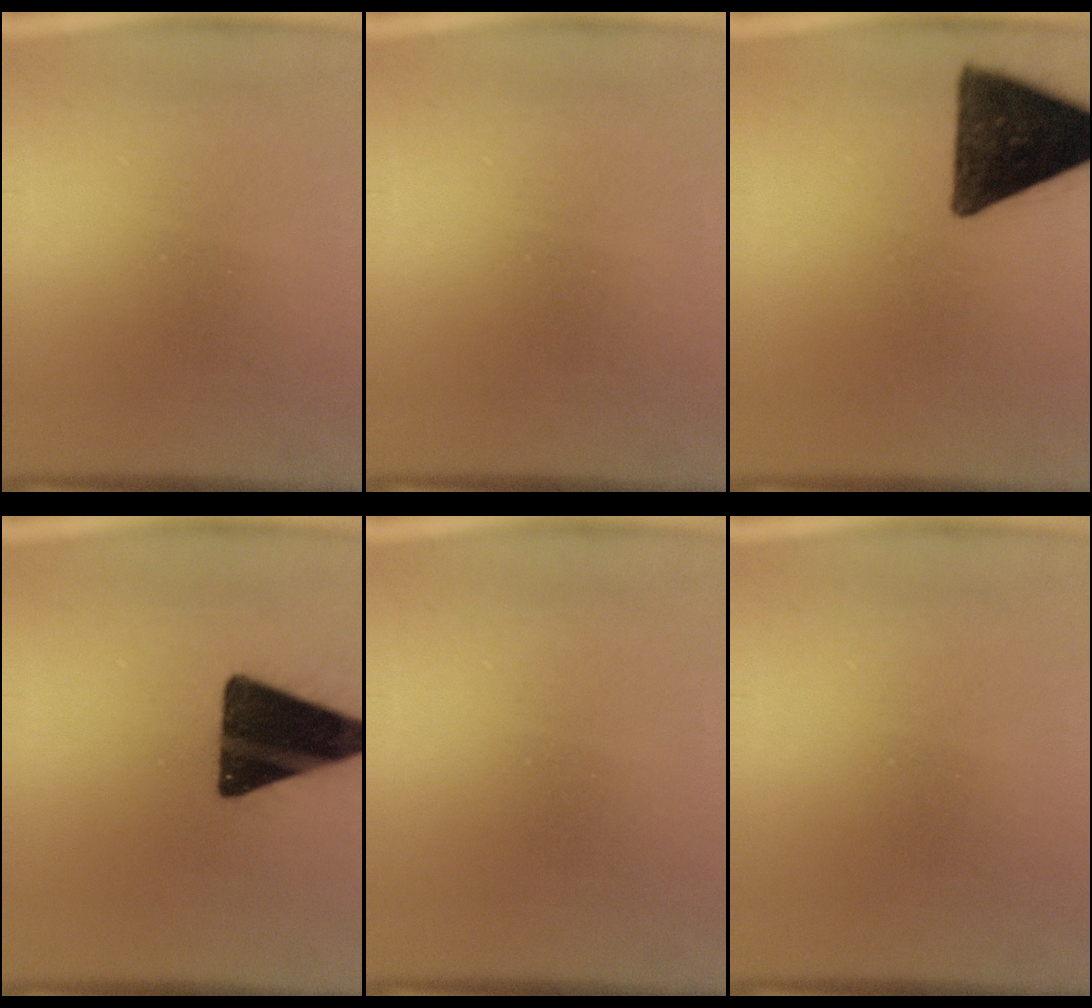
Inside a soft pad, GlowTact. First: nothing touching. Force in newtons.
{"total": 0.0}
{"total": 14.8}
{"total": 18.9}
{"total": 0.0}
{"total": 0.0}